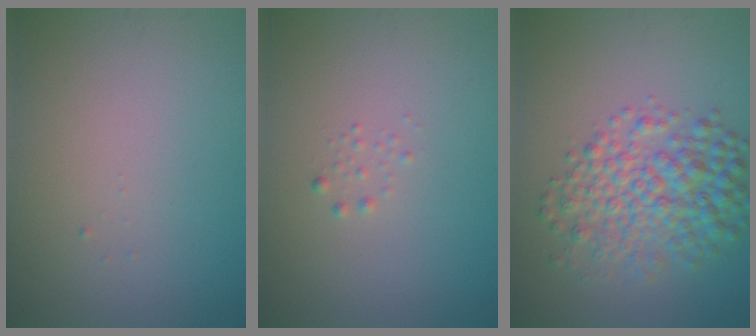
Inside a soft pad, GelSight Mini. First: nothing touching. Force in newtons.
{"total": 0.6, "press": 0.6, "slide": 0.0}
{"total": 6.1, "press": 6.1, "slide": 0.0}